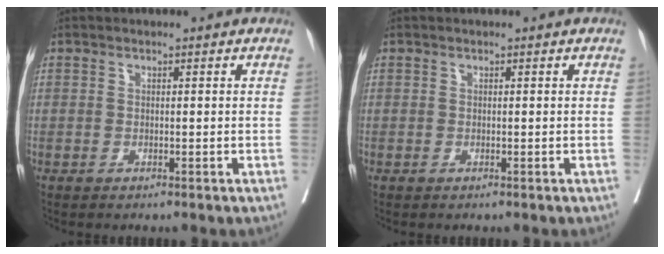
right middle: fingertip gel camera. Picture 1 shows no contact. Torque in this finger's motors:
{"motor_torque": [0.75, -0.85, -0.08, -0.02]}